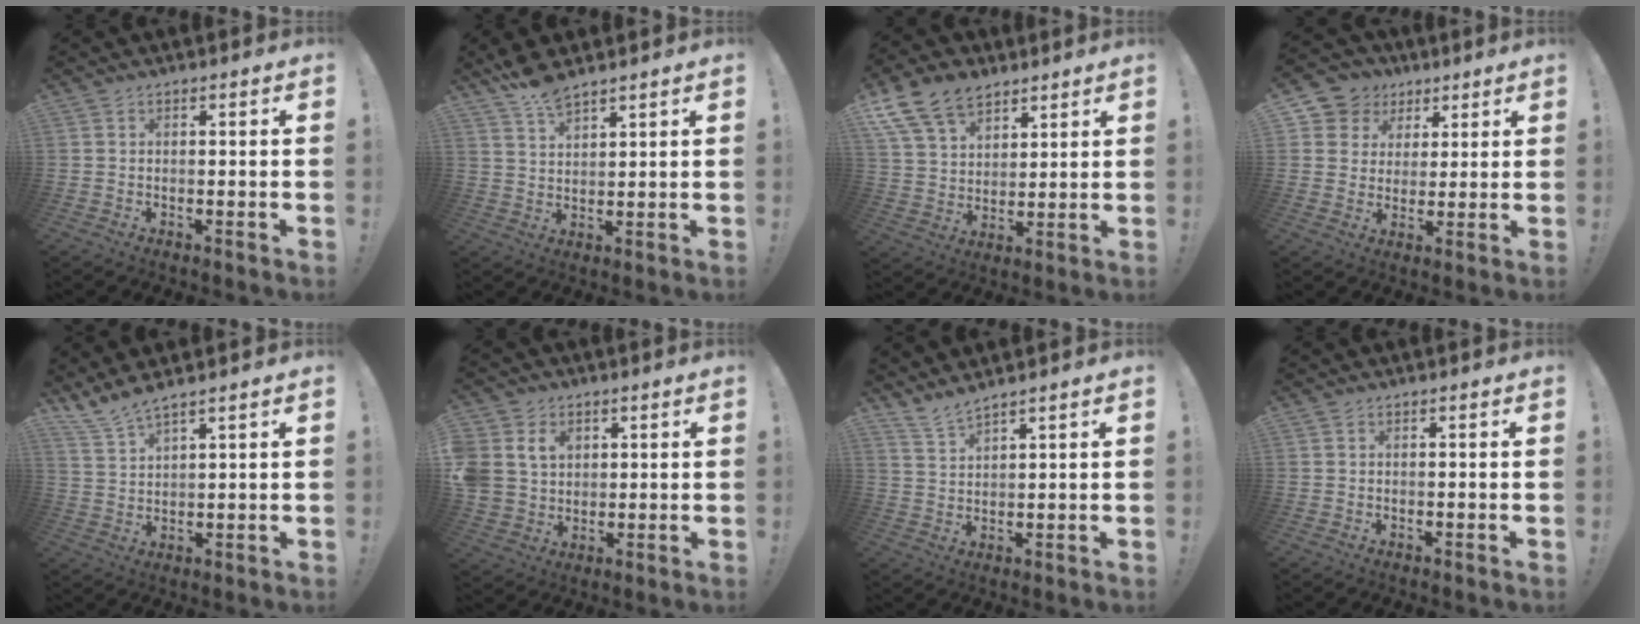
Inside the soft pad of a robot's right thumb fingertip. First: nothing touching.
{"total": 6.4, "force": [5.4, 1.6, 3.1], "torque": [-0.058, -0.032, 0.100]}
{"total": 14.6, "force": [9.4, 9.2, 6.3], "torque": [-0.116, -0.050, 0.183]}
{"total": 8.6, "force": [3.5, 7.7, 1.7], "torque": [-0.026, -0.019, 0.074]}
{"total": 5.7, "force": [5.2, 0.4, 2.3], "torque": [-0.062, -0.027, 0.100]}
{"total": 10.4, "force": [4.1, 8.4, 4.4], "torque": [-0.091, -0.015, 0.084]}
{"total": 4.9, "force": [4.6, 0.5, 1.8], "torque": [-0.043, -0.026, 0.086]}
{"total": 0.0}